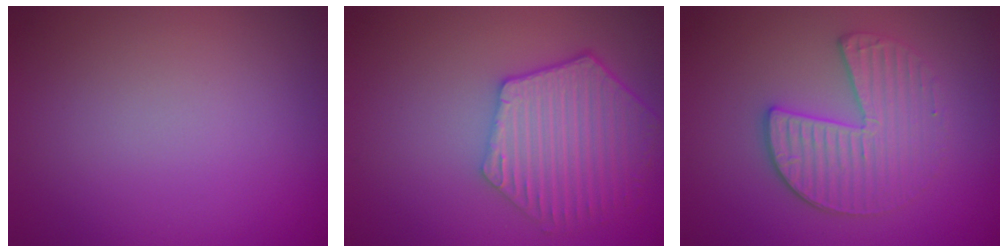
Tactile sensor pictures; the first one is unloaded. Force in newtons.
{"total": 6.0, "press": 5.2, "slide": 3.0}
{"total": 3.7, "press": 3.5, "slide": 1.3}